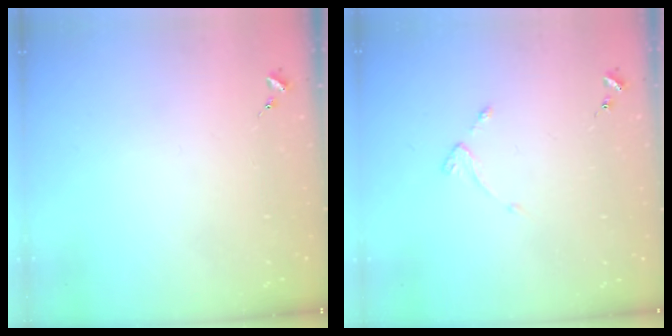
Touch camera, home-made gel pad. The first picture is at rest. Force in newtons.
{"total": 2.7, "press": 2.6, "slide": 0.5}